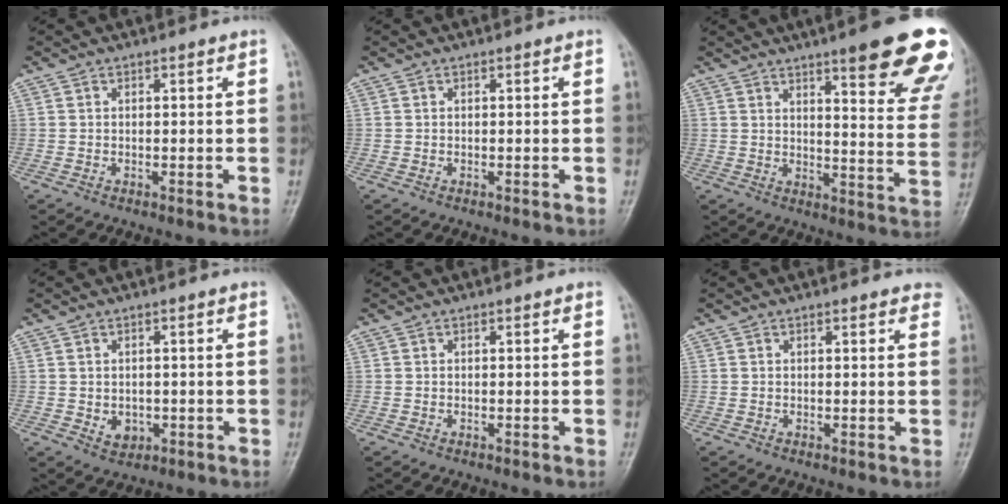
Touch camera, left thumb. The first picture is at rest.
{"total": 0.0}
{"total": 20.7, "force": [13.1, 3.9, 15.6], "torque": [-0.169, -0.057, 0.161]}
{"total": 3.0, "force": [-0.5, 2.5, 1.7], "torque": [-0.014, -0.001, 0.003]}
{"total": 0.0}
{"total": 2.1, "force": [1.5, 0.8, 1.2], "torque": [0.000, 0.001, 0.012]}